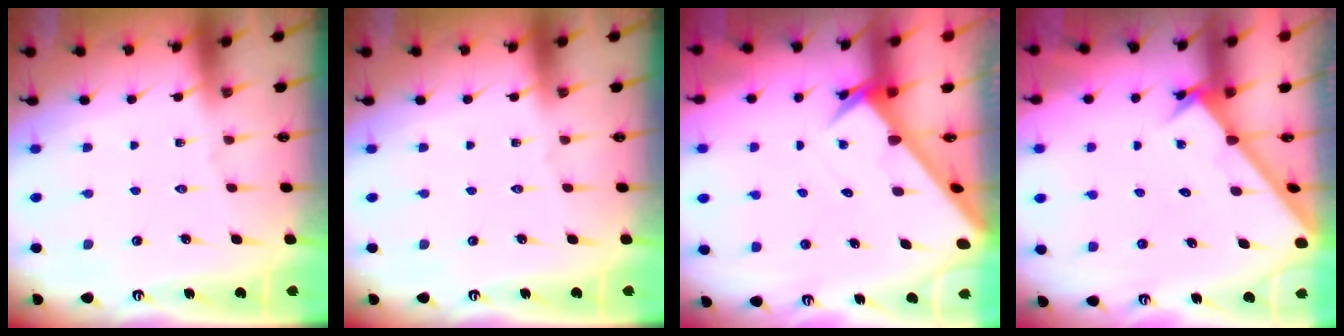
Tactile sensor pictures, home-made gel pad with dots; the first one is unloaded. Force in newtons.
{"total": 0.0}
{"total": 2.7, "press": 2.7, "slide": 0.2}
{"total": 2.1, "press": 2.1, "slide": 0.2}